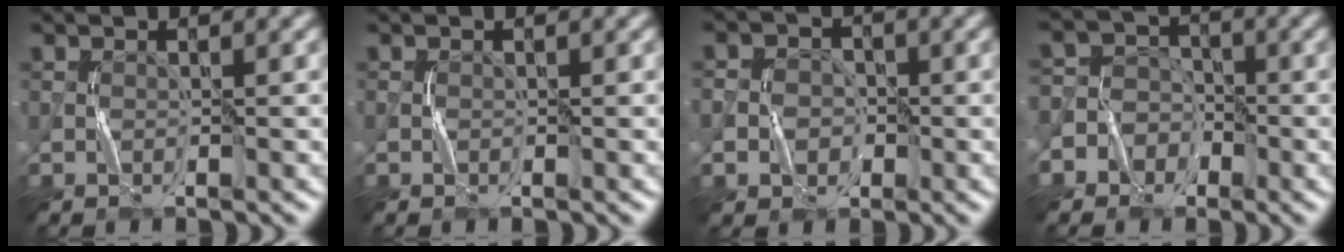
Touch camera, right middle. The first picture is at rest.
{"total": 0.0}
{"total": 3.6, "force": [-0.9, 3.3, 1.2], "torque": [-0.001, 0.011, -0.034]}
{"total": 5.6, "force": [-2.7, 4.9, 0.5], "torque": [0.005, 0.013, -0.070]}